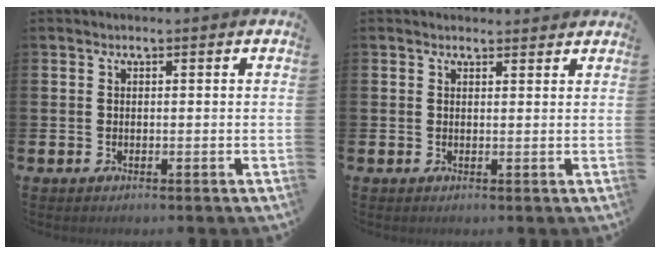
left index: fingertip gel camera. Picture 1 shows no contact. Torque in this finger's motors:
{"motor_torque": [0.72, -1.42, 0.11, -0.03]}